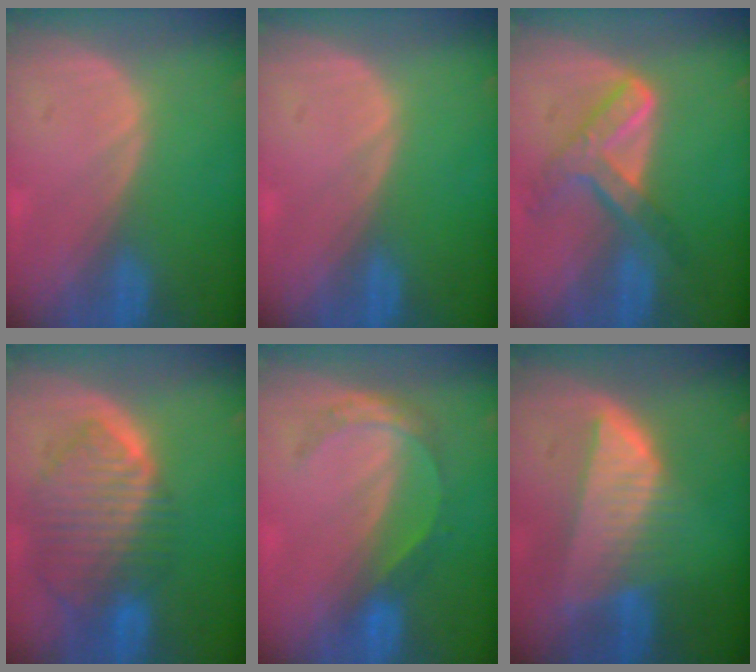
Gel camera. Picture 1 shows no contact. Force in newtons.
{"total": 0.0}
{"total": 7.5, "press": 6.2, "slide": 4.2}
{"total": 9.9, "press": 8.4, "slide": 5.2}
{"total": 4.6, "press": 4.2, "slide": 1.9}
{"total": 8.2, "press": 7.3, "slide": 3.8}